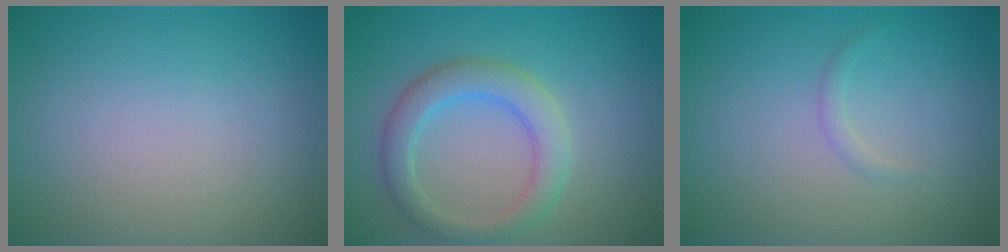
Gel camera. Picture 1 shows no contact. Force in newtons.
{"total": 3.7, "press": 3.7, "slide": 0.3}
{"total": 0.7, "press": 0.7, "slide": 0.0}